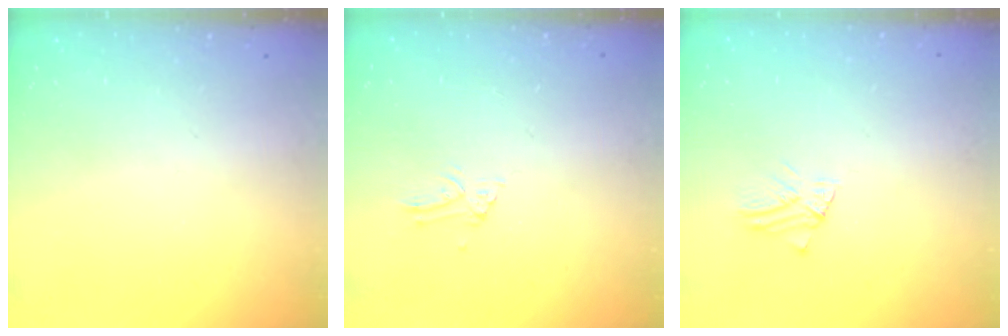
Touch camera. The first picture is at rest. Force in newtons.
{"total": 1.6, "press": 1.5, "slide": 0.1}
{"total": 1.5, "press": 1.4, "slide": 0.1}